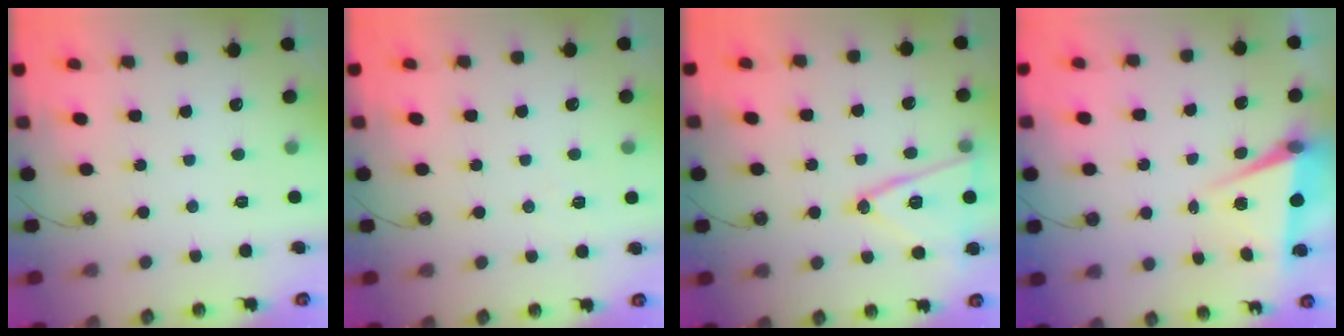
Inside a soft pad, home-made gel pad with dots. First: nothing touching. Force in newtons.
{"total": 5.0, "press": 3.5, "slide": 3.5}
{"total": 14.7, "press": 14.5, "slide": 2.7}
{"total": 6.3, "press": 5.5, "slide": 3.2}